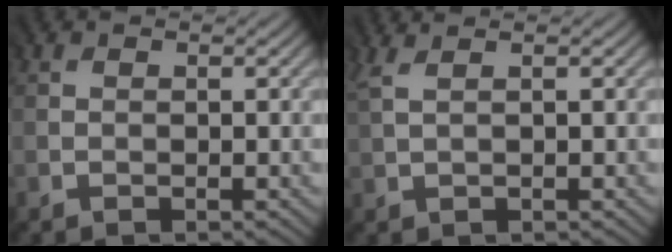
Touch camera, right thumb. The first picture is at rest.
{"total": 1.3, "force": [0.9, -0.1, 0.9], "torque": [-0.018, 0.006, 0.024]}